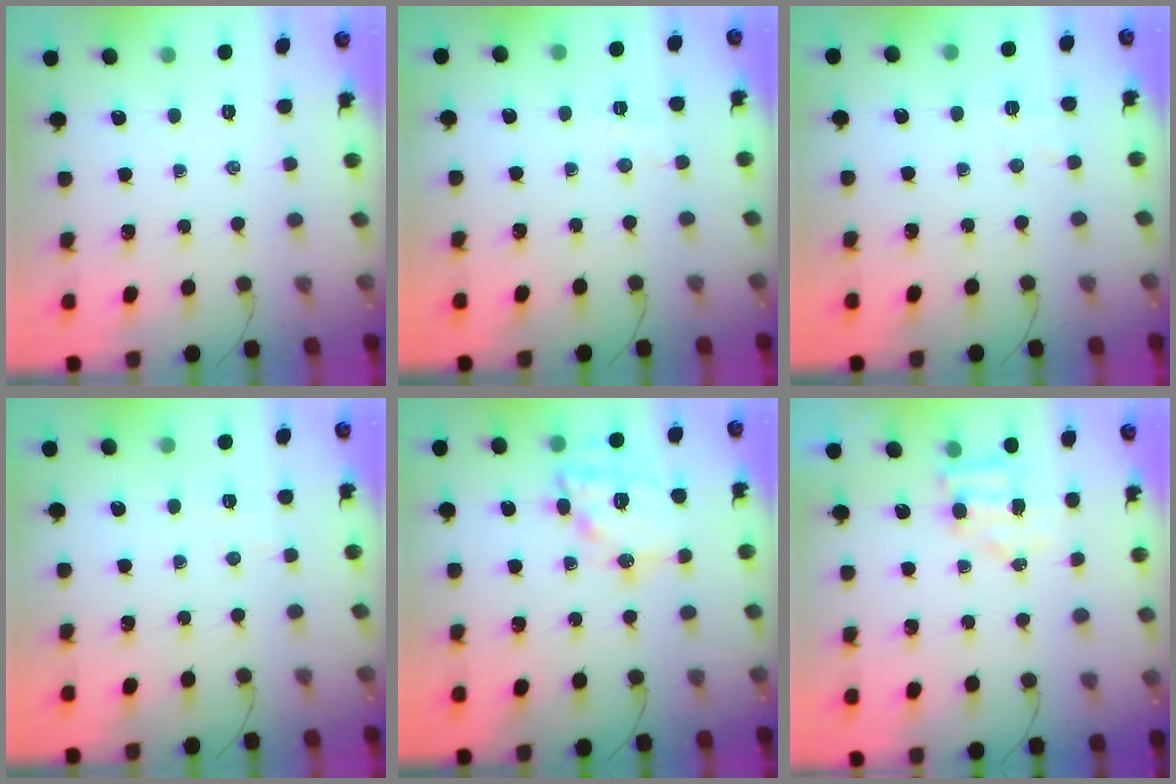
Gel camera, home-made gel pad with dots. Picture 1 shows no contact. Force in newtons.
{"total": 2.9, "press": 2.7, "slide": 1.0}
{"total": 4.6, "press": 4.5, "slide": 1.0}
{"total": 2.7, "press": 2.6, "slide": 0.8}
{"total": 15.6, "press": 15.5, "slide": 2.2}
{"total": 4.8, "press": 4.8, "slide": 0.6}